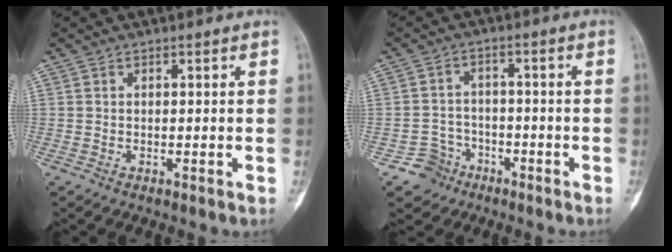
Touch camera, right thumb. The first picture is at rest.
{"total": 5.4, "force": [-3.2, 4.3, -0.1], "torque": [0.034, 0.027, -0.056]}